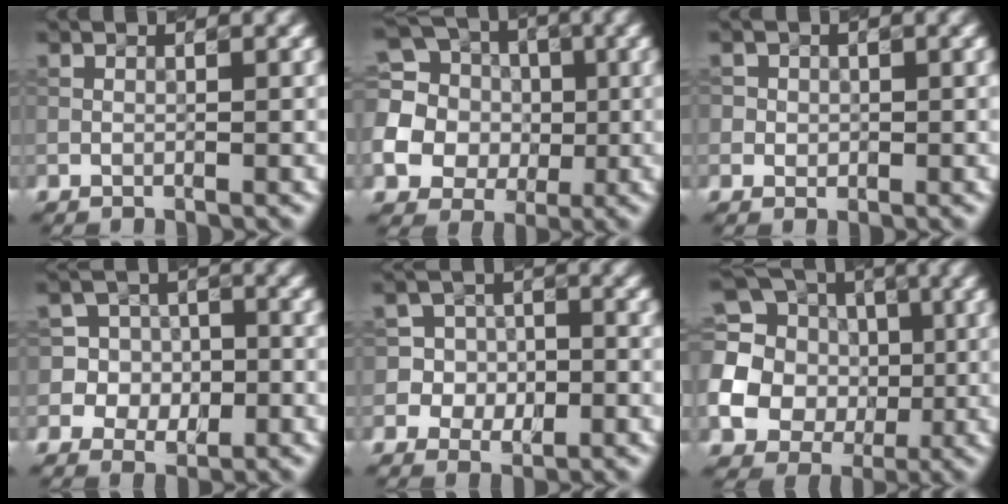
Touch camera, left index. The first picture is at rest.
{"total": 12.8, "force": [0.8, 11.8, 5.0], "torque": [-0.170, 0.024, -0.009]}
{"total": 2.1, "force": [0.8, 1.8, 0.8], "torque": [-0.006, 0.008, 0.007]}
{"total": 6.1, "force": [-0.8, 5.9, 1.6], "torque": [-0.028, 0.030, -0.036]}
{"total": 5.2, "force": [-1.0, 4.9, 1.4], "torque": [-0.018, 0.027, -0.038]}
{"total": 18.5, "force": [0.5, 17.5, 6.2], "torque": [-0.188, 0.002, -0.022]}